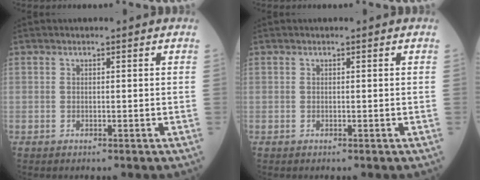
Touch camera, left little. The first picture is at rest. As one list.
[{"total": 0.0}]